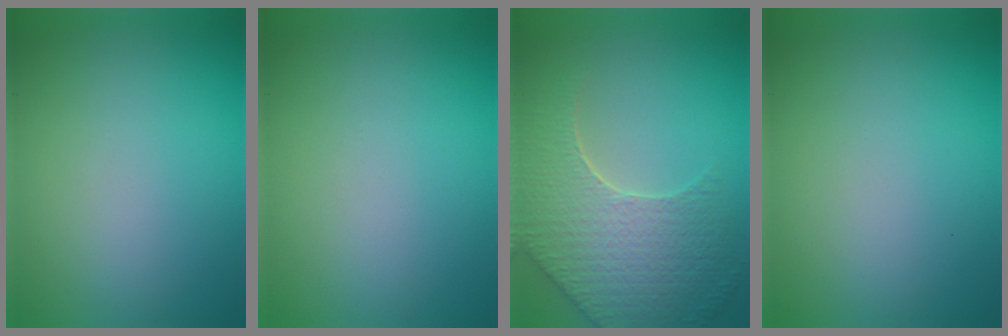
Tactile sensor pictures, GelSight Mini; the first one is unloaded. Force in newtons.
{"total": 0.0}
{"total": 7.4, "press": 5.7, "slide": 4.8}
{"total": 0.0}